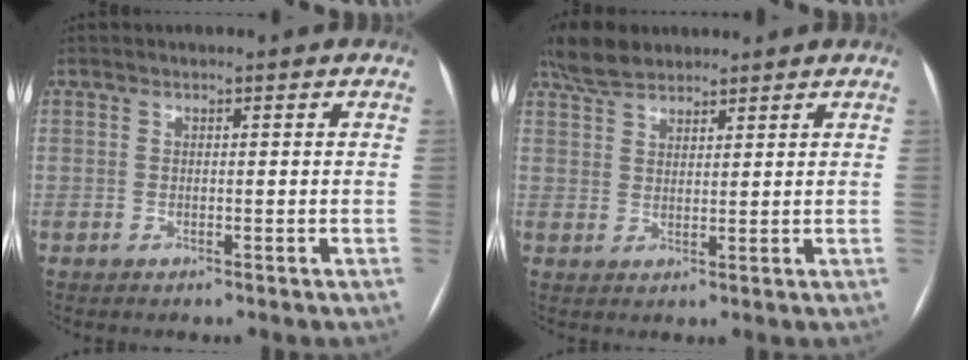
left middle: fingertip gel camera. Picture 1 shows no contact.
{"total": 8.8, "force": [7.3, 3.3, 3.4], "torque": [-0.065, 0.031, 0.135]}